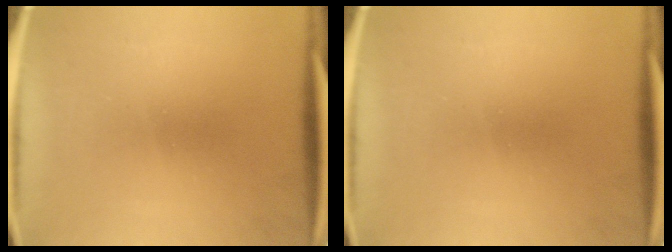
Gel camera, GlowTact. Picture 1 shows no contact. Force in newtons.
{"total": 0.0}